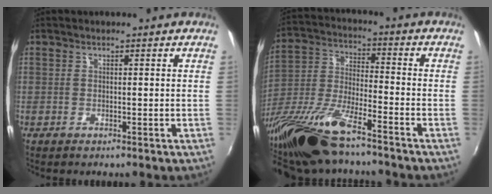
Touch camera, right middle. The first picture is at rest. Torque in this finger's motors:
{"motor_torque": [1.11, -1.02, 0.41, 0.21]}